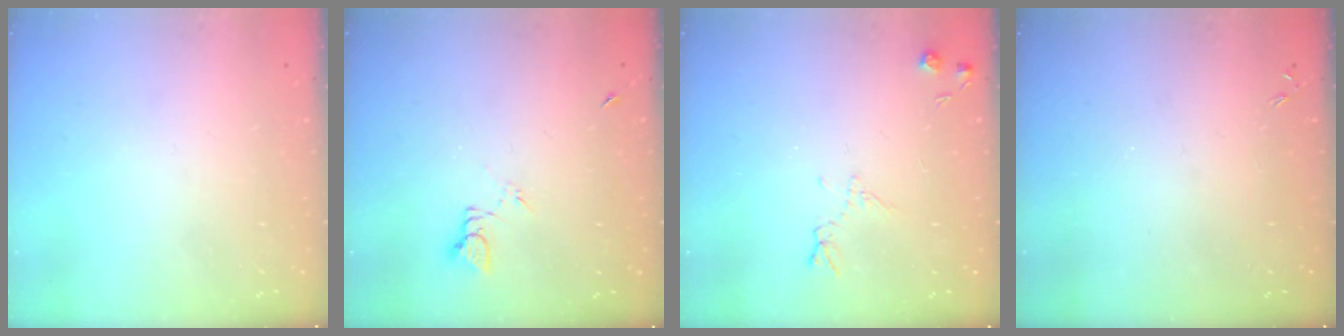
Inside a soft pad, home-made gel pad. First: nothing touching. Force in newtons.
{"total": 3.4, "press": 3.4, "slide": 0.4}
{"total": 5.5, "press": 5.5, "slide": 0.8}
{"total": 0.0}